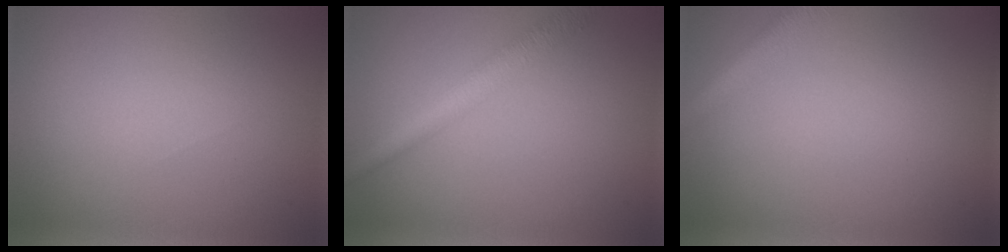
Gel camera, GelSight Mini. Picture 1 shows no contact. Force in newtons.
{"total": 3.0, "press": 3.0, "slide": 0.1}
{"total": 2.6, "press": 2.6, "slide": 0.2}